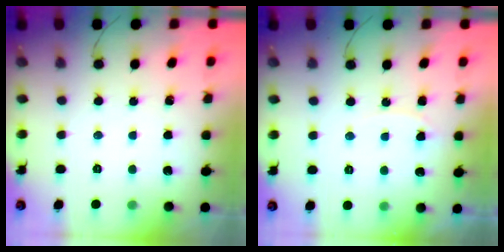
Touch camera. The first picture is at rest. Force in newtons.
{"total": 6.2, "press": 6.2, "slide": 0.6}